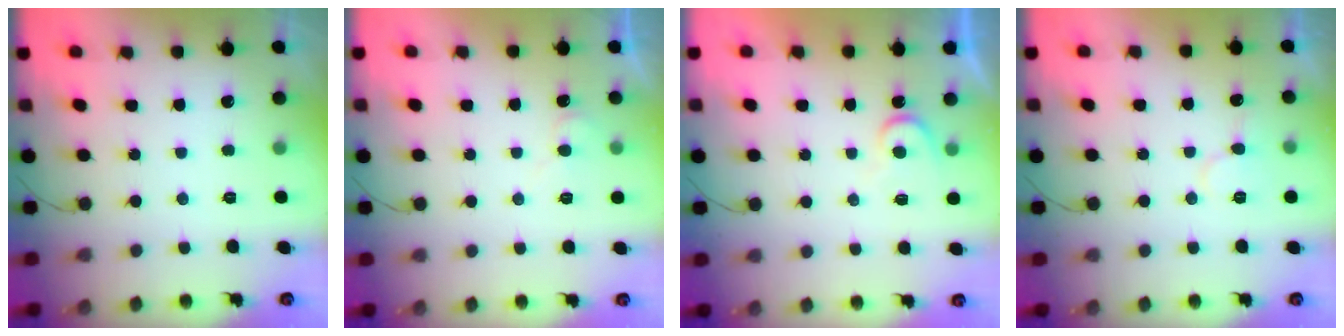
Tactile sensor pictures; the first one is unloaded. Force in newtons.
{"total": 4.7, "press": 4.7, "slide": 0.6}
{"total": 6.0, "press": 6.0, "slide": 0.5}
{"total": 7.5, "press": 7.5, "slide": 0.5}